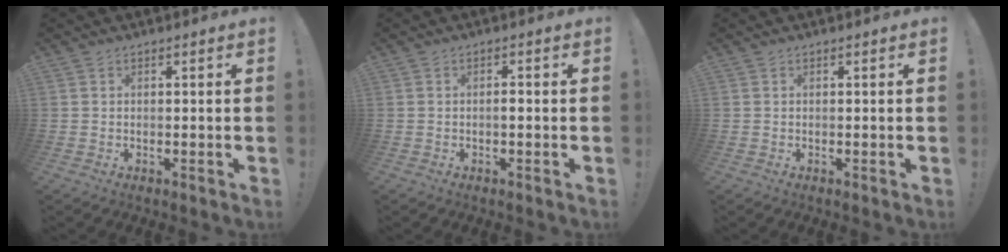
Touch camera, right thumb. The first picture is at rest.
{"total": 1.5, "force": [-0.6, 0.4, 1.3], "torque": [-0.018, 0.001, -0.014]}
{"total": 0.0}